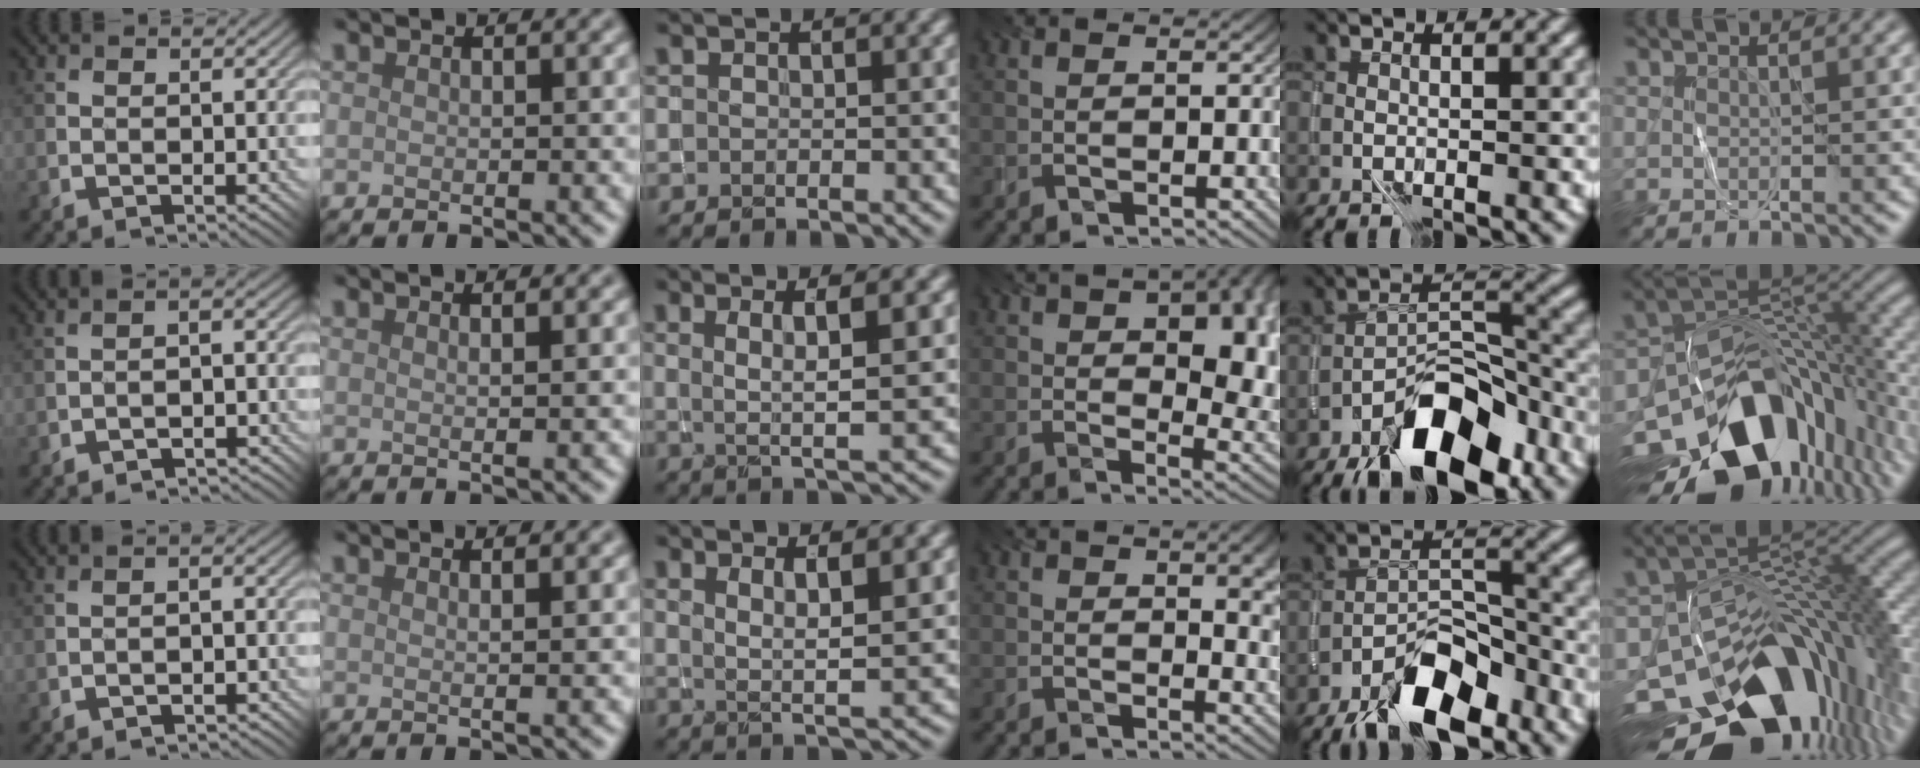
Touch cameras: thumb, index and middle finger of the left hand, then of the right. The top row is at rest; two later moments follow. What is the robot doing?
{"motion": "wrap", "object": "yarn"}